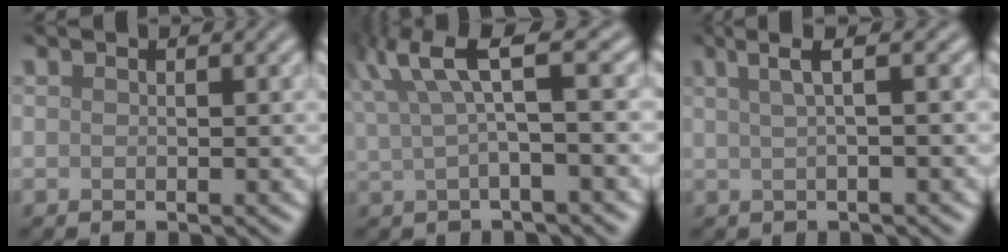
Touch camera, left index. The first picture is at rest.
{"total": 5.2, "force": [2.5, 0.9, 4.4], "torque": [-0.083, 0.019, 0.045]}
{"total": 2.9, "force": [1.0, 0.7, 2.7], "torque": [-0.037, 0.009, 0.016]}